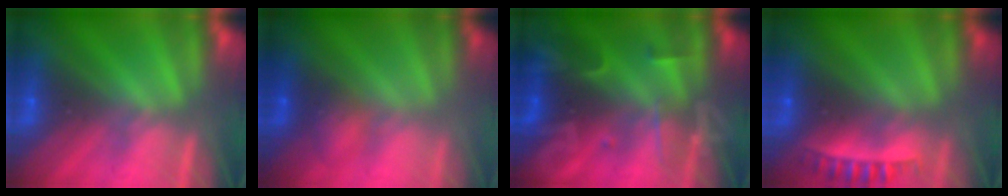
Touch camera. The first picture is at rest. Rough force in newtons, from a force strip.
{"total": 2.8}
{"total": 2.4}
{"total": 2.4}